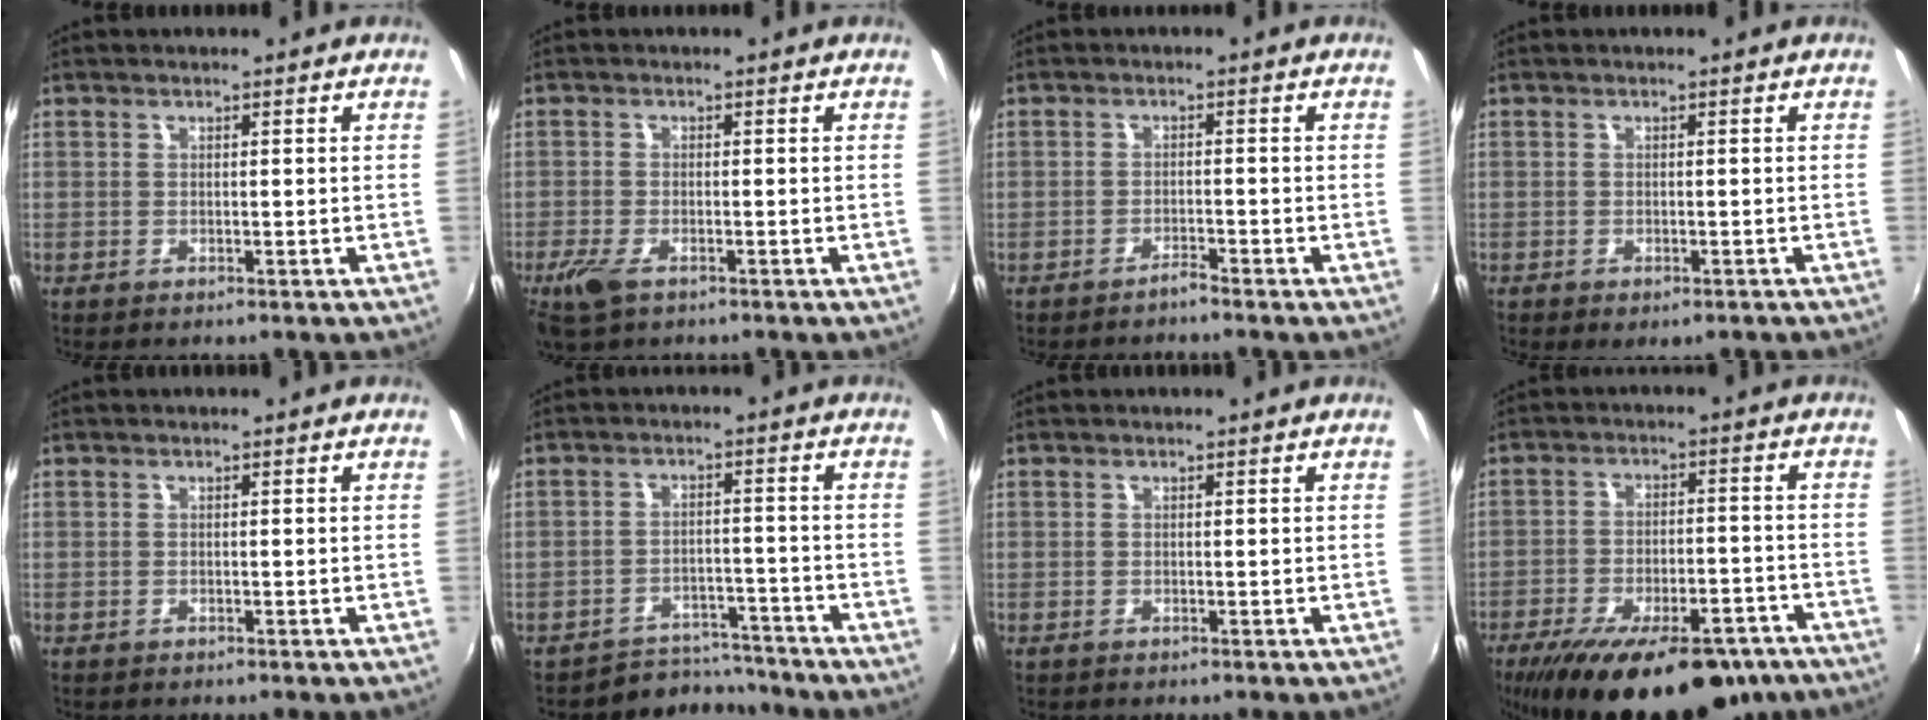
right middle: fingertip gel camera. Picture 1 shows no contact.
{"total": 4.6, "force": [-2.8, 1.9, 3.1], "torque": [-0.079, -0.013, -0.055]}
{"total": 1.6, "force": [-1.6, 0.1, 0.3], "torque": [-0.013, -0.001, -0.027]}
{"total": 3.2, "force": [-2.1, 1.5, 2.0], "torque": [-0.036, -0.018, -0.027]}
{"total": 0.0}
{"total": 6.3, "force": [-5.8, 2.6, -0.8], "torque": [0.006, 0.024, -0.085]}
{"total": 0.0}
{"total": 24.8, "force": [-18.2, 9.4, 14.0], "torque": [-0.249, -0.026, -0.249]}